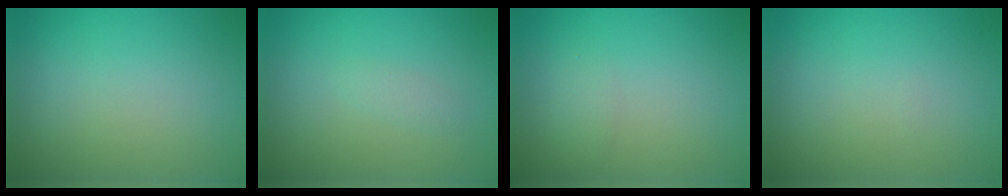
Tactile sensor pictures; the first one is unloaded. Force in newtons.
{"total": 0.8, "press": 0.8, "slide": 0.1}
{"total": 0.9, "press": 0.9, "slide": 0.0}
{"total": 0.0}